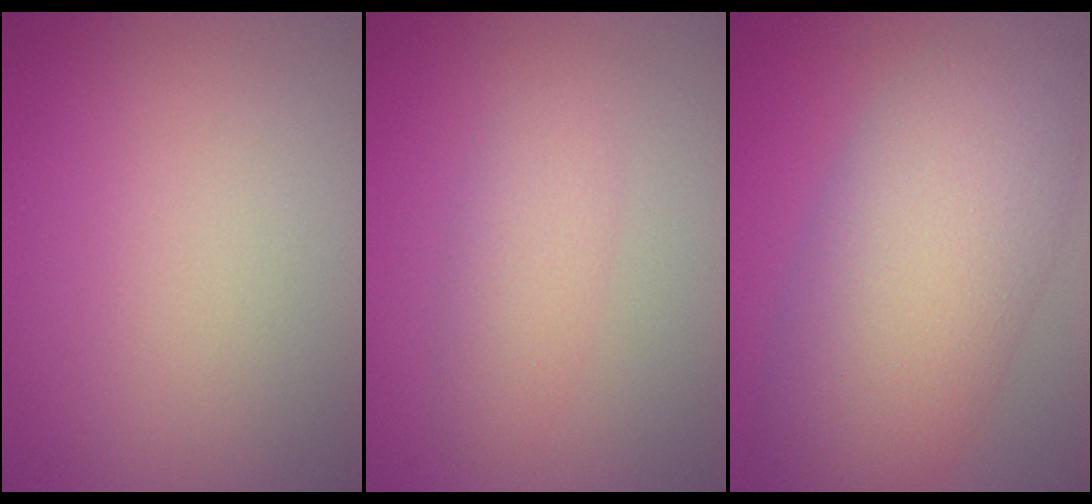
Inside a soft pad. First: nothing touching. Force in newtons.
{"total": 2.3, "press": 2.3, "slide": 0.1}
{"total": 10.0, "press": 10.0, "slide": 0.1}